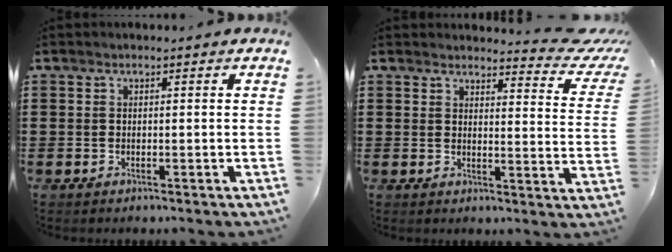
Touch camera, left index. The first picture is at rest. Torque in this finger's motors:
{"motor_torque": [0.94, -1.20, 0.01, -0.02]}